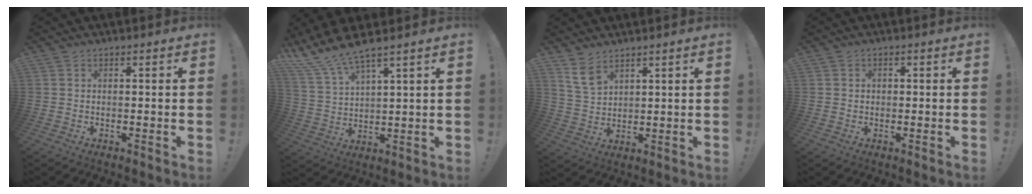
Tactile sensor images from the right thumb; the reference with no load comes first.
{"total": 8.9, "force": [8.0, 0.3, 4.0], "torque": [-0.104, -0.046, 0.147]}
{"total": 7.2, "force": [5.0, 3.9, 3.4], "torque": [-0.061, -0.025, 0.097]}
{"total": 1.2, "force": [0.0, 1.1, 0.5], "torque": [-0.007, 0.004, 0.000]}